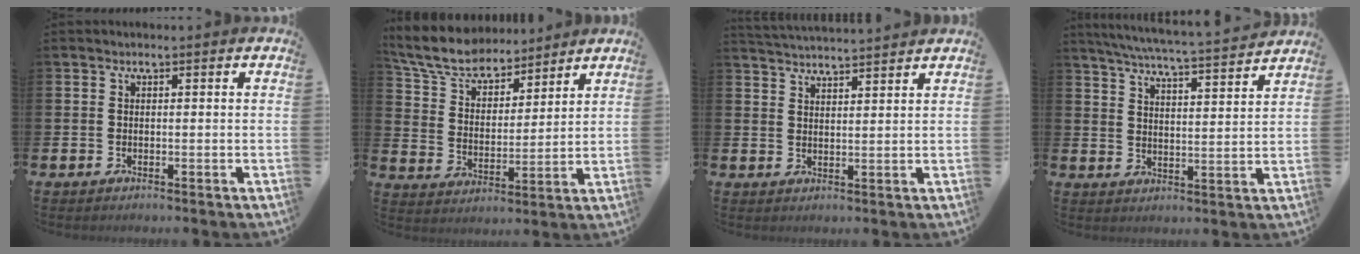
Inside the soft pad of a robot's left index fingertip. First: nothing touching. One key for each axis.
{"total": 7.8, "fx": 7.3, "fy": 2.3, "fz": 1.6, "tx": -0.067, "ty": -0.044, "tz": 0.129}
{"total": 3.7, "fx": 3.7, "fy": -0.2, "fz": 0.0, "tx": -0.006, "ty": -0.024, "tz": 0.067}
{"total": 6.0, "fx": 5.8, "fy": -0.1, "fz": 1.7, "tx": -0.047, "ty": -0.050, "tz": 0.099}